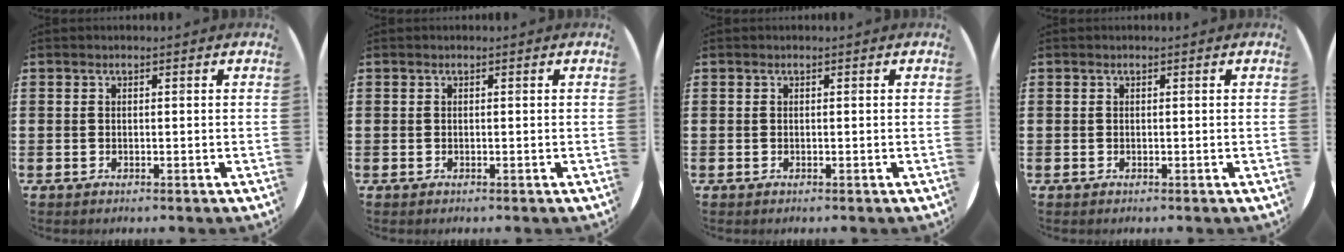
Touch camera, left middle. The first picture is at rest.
{"total": 0.0}
{"total": 0.0}
{"total": 0.0}